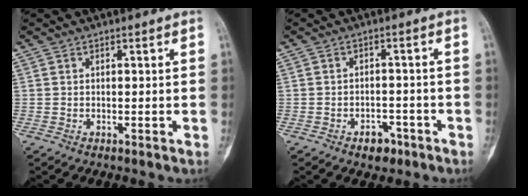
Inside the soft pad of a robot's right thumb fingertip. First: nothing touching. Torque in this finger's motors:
{"motor_torque": [0.30, 0.09, 0.20, -0.15, 0.03]}